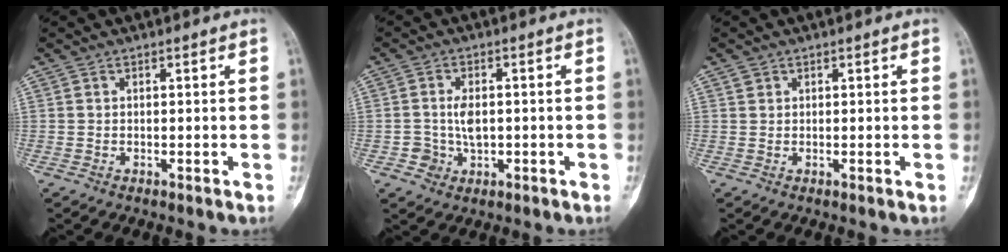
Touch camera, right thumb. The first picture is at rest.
{"total": 4.4, "force": [-0.5, 3.2, 2.9], "torque": [-0.033, 0.003, -0.004]}
{"total": 0.9, "force": [0.5, 0.7, 0.2], "torque": [0.006, 0.000, 0.008]}